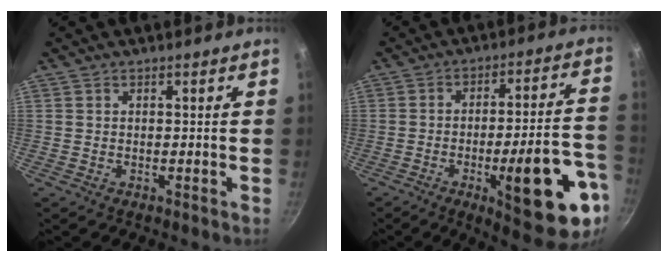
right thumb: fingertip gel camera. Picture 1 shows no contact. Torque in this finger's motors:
{"motor_torque": [2.69, 2.32, 2.04, -0.63, 0.46]}